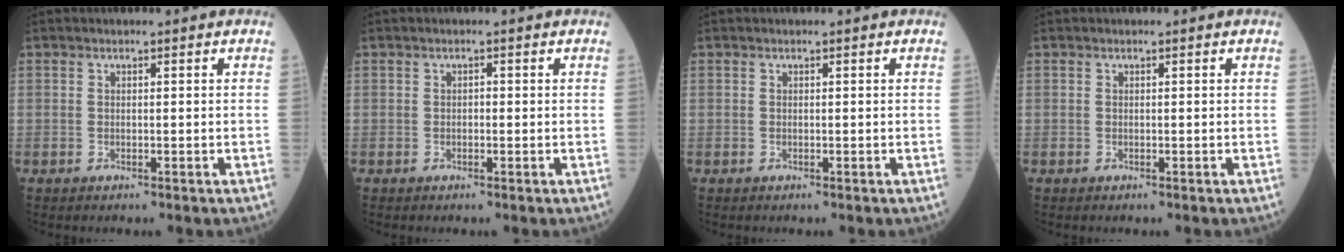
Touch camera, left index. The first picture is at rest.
{"total": 0.5, "force": [0.0, 0.3, 0.4], "torque": [-0.006, 0.002, -0.003]}
{"total": 0.0}
{"total": 0.0}